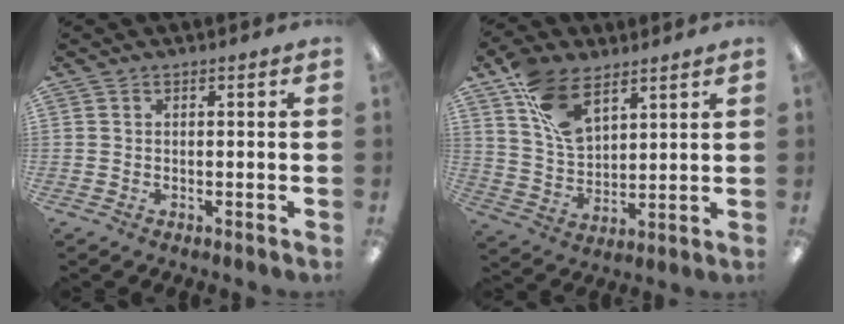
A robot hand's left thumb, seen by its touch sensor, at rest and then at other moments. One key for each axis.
{"total": 13.3, "fx": 7.8, "fy": 7.3, "fz": 7.9, "tx": -0.154, "ty": -0.017, "tz": 0.150}